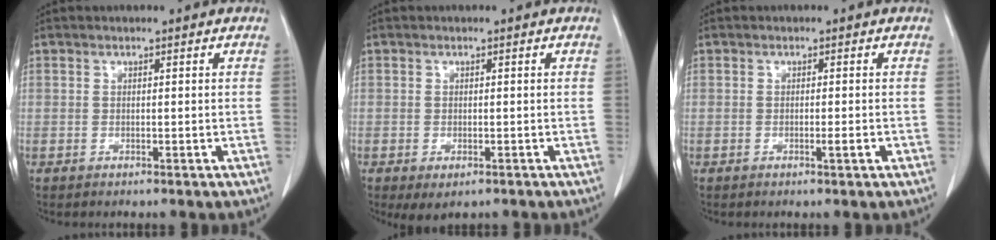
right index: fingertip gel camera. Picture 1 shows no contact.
{"total": 3.1, "force": [-1.8, 1.4, 2.1], "torque": [-0.032, -0.007, -0.017]}
{"total": 1.4, "force": [-0.6, -0.1, 1.3], "torque": [-0.021, -0.003, -0.008]}